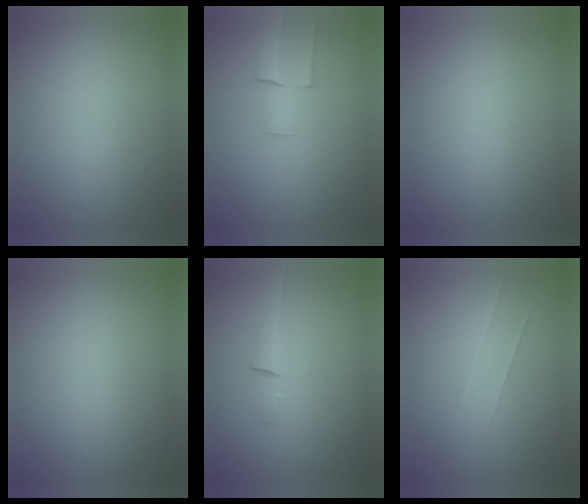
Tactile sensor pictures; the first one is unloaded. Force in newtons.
{"total": 2.5}
{"total": 0.0}
{"total": 1.3}
{"total": 2.3}
{"total": 1.6}